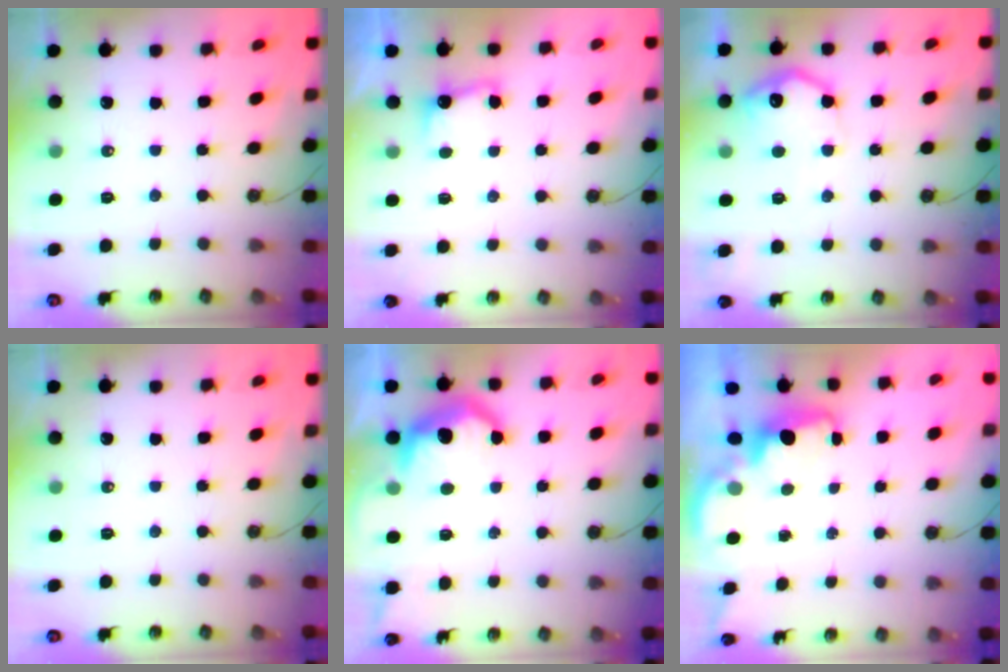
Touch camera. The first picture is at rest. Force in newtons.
{"total": 3.2, "press": 3.1, "slide": 1.0}
{"total": 14.0, "press": 14.0, "slide": 0.8}
{"total": 0.0}
{"total": 10.8, "press": 10.7, "slide": 0.9}
{"total": 2.0, "press": 1.8, "slide": 0.8}